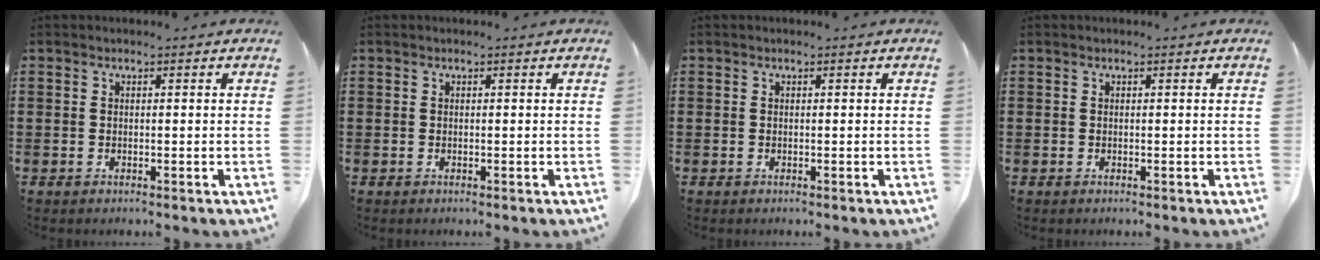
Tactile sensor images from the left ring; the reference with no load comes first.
{"total": 0.0}
{"total": 0.0}
{"total": 0.0}